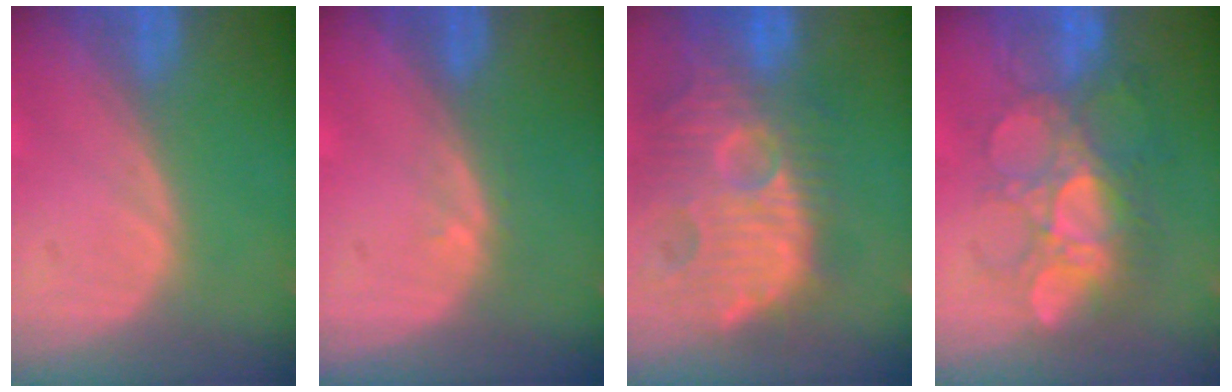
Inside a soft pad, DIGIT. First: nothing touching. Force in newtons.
{"total": 1.0, "press": 0.7, "slide": 0.7}
{"total": 14.0, "press": 12.4, "slide": 6.6}
{"total": 9.0, "press": 8.7, "slide": 2.3}